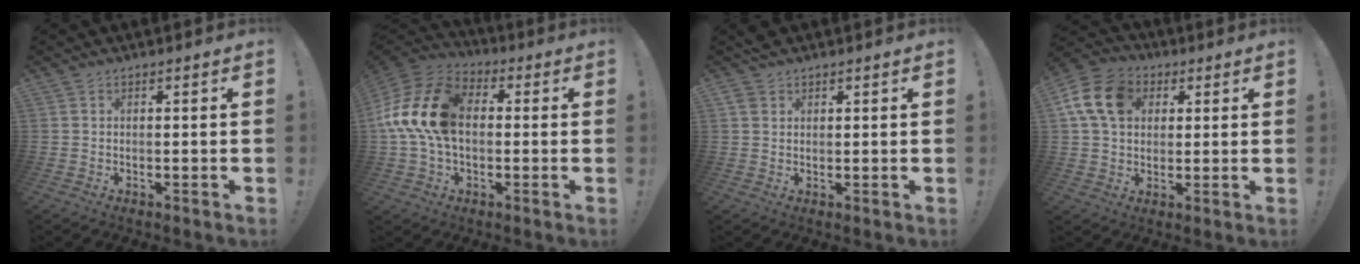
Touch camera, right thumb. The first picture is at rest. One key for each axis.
{"total": 19.7, "fx": 1.3, "fy": 13.1, "fz": 14.6, "tx": -0.267, "ty": 0.027, "tz": 0.033}
{"total": 2.8, "fx": 2.1, "fy": 1.7, "fz": 0.8, "tx": -0.013, "ty": -0.009, "tz": 0.041}
{"total": 14.8, "fx": 4.3, "fy": 11.4, "fz": 8.3, "tx": -0.131, "ty": 0.002, "tz": 0.089}